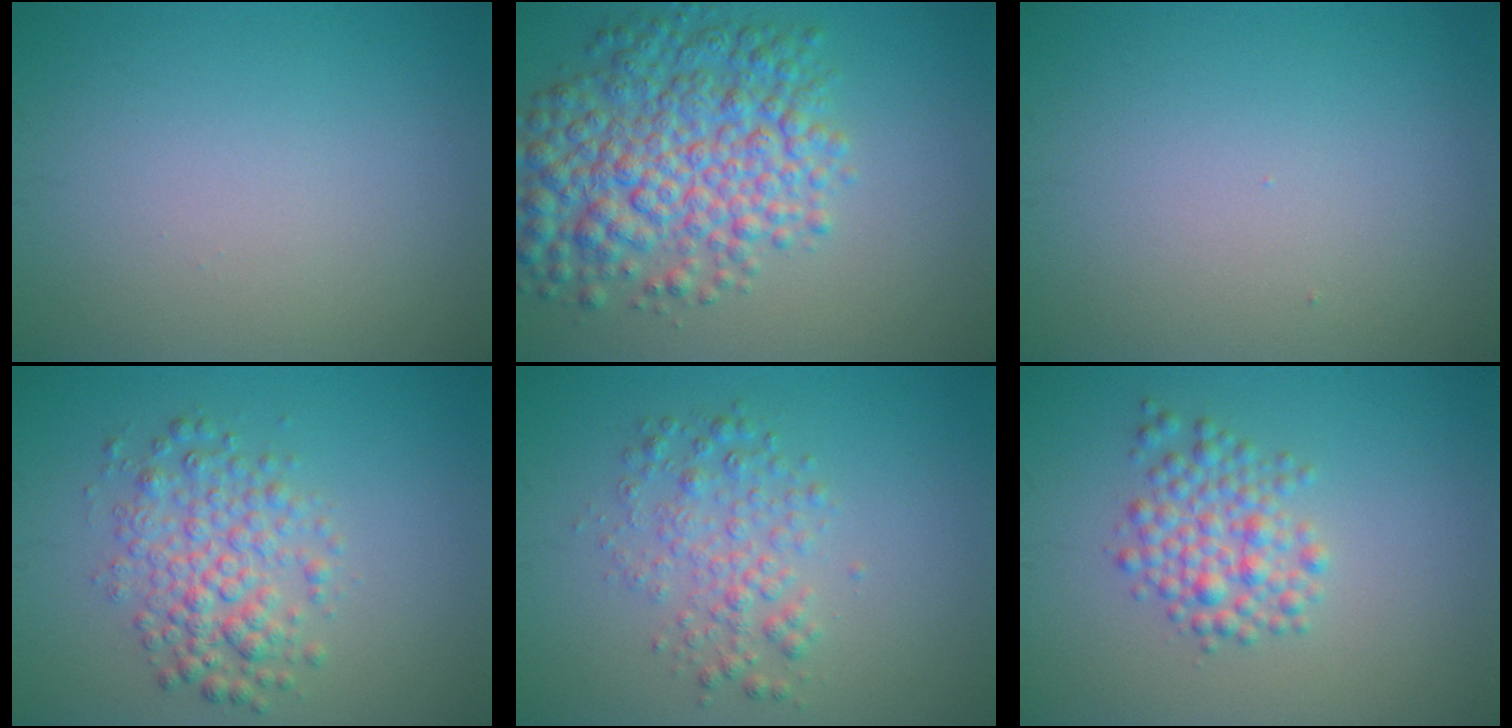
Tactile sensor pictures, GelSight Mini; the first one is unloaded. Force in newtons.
{"total": 8.2, "press": 8.2, "slide": 0.2}
{"total": 0.0}
{"total": 4.1, "press": 4.1, "slide": 0.1}
{"total": 3.0, "press": 3.0, "slide": 0.1}
{"total": 3.4, "press": 3.4, "slide": 0.1}